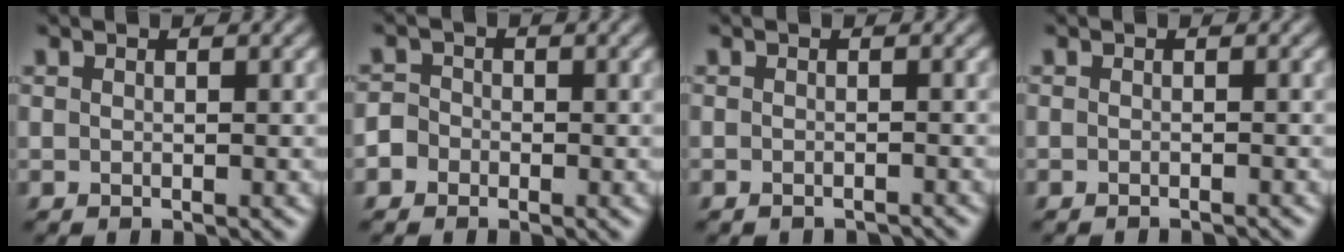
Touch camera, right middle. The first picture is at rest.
{"total": 2.0, "force": [-0.9, 1.7, 0.6], "torque": [0.003, 0.007, -0.022]}
{"total": 1.7, "force": [-1.6, 0.2, 0.4], "torque": [0.001, -0.004, -0.023]}
{"total": 1.3, "force": [-1.2, 0.1, 0.4], "torque": [0.003, -0.003, -0.017]}